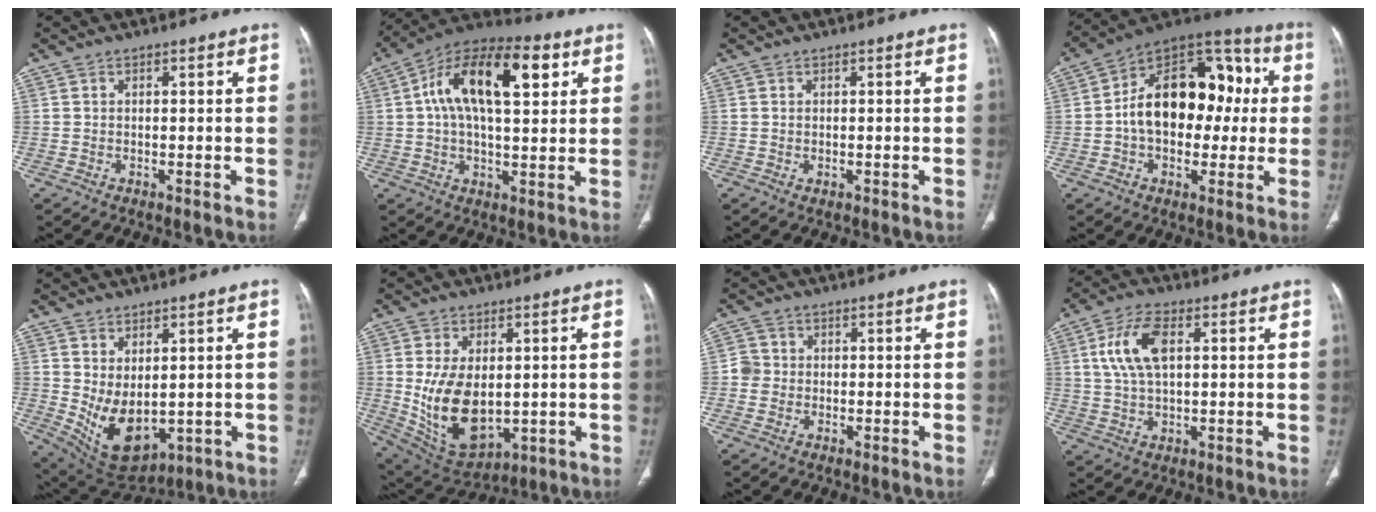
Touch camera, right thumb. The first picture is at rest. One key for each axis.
{"total": 18.6, "fx": 5.4, "fy": 8.9, "fz": 15.4, "tx": -0.238, "ty": 0.018, "tz": 0.077}
{"total": 0.7, "fx": -0.2, "fy": 0.5, "fz": 0.5, "tx": -0.011, "ty": -0.001, "tz": 0.000}
{"total": 21.2, "fx": 0.9, "fy": 13.9, "fz": 16.0, "tx": -0.209, "ty": 0.047, "tz": 0.009}
{"total": 10.3, "fx": 0.0, "fy": 6.1, "fz": 8.2, "tx": -0.131, "ty": -0.016, "tz": 0.034}
{"total": 14.4, "fx": -0.1, "fy": 8.7, "fz": 11.5, "tx": -0.194, "ty": -0.011, "tz": 0.030}
{"total": 2.7, "fx": -0.3, "fy": 2.6, "fz": 0.6, "tx": 0.004, "ty": 0.008, "tz": -0.012}
{"total": 9.2, "fx": 2.4, "fy": 4.6, "fz": 7.6, "tx": -0.158, "ty": 0.008, "tz": 0.045}